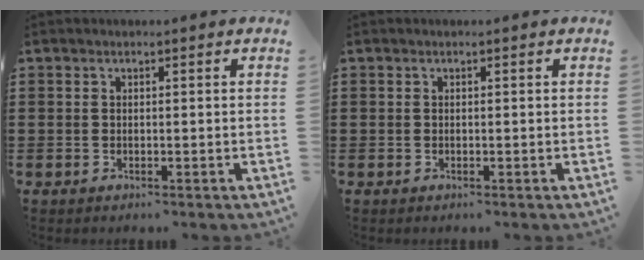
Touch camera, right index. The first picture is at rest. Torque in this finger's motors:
{"motor_torque": [1.01, 1.13, -0.01, 0.01]}